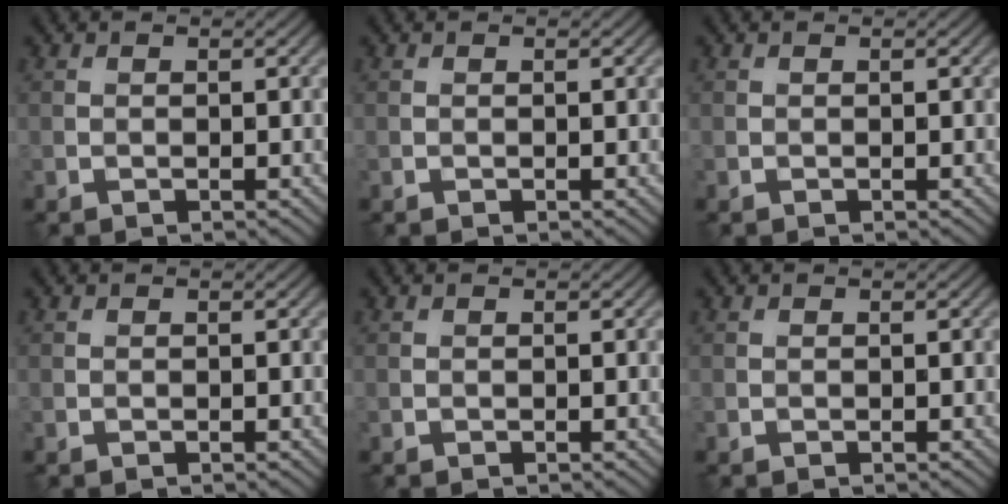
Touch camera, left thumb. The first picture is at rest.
{"total": 0.0}
{"total": 0.0}
{"total": 0.0}
{"total": 0.0}
{"total": 0.0}